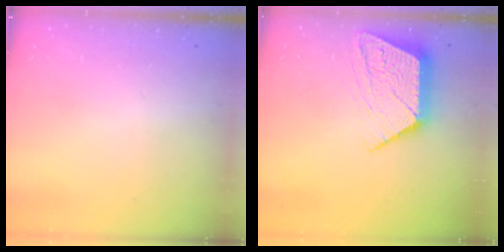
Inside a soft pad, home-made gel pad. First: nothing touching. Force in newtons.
{"total": 13.9, "press": 13.9, "slide": 1.0}